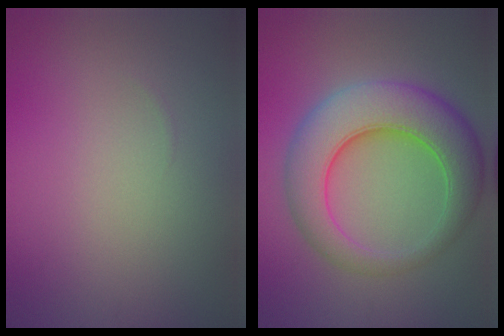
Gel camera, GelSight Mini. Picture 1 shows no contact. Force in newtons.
{"total": 8.6, "press": 8.6, "slide": 0.0}